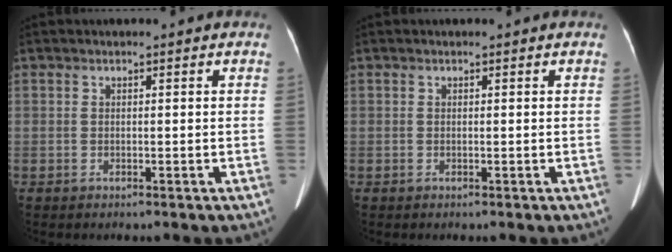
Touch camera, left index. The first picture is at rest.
{"total": 0.0}